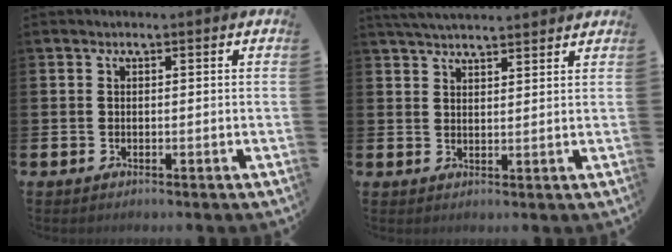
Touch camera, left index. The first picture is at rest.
{"total": 3.9, "force": [3.9, 0.3, 0.6], "torque": [-0.018, -0.013, 0.071]}